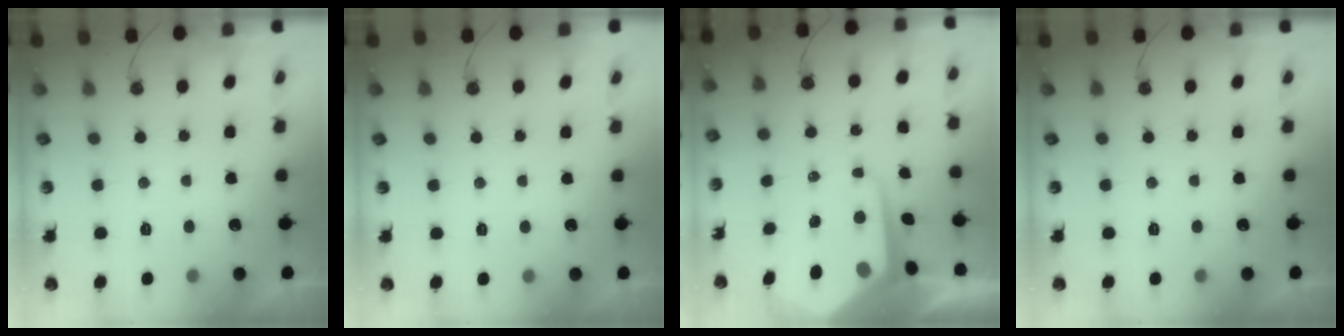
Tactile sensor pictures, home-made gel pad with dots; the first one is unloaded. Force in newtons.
{"total": 0.0}
{"total": 10.5, "press": 10.5, "slide": 0.8}
{"total": 0.0}